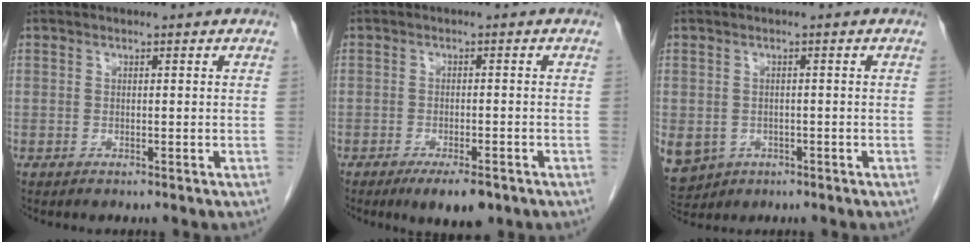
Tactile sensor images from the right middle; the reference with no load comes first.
{"total": 5.4, "force": [-3.6, 1.4, 3.8], "torque": [-0.055, -0.007, -0.049]}
{"total": 13.3, "force": [-5.3, 11.1, 5.2], "torque": [-0.164, -0.010, -0.065]}